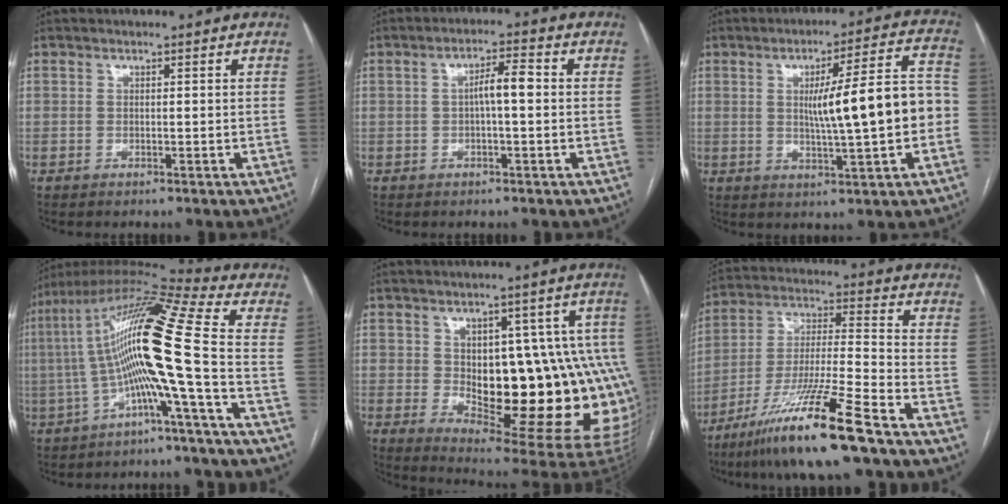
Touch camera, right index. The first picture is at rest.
{"total": 4.1, "force": [0.0, 0.7, 4.1], "torque": [-0.070, 0.012, 0.000]}
{"total": 13.2, "force": [-0.6, 1.2, 13.1], "torque": [-0.187, 0.026, -0.004]}
{"total": 16.0, "force": [-2.3, -1.2, 15.8], "torque": [-0.289, 0.030, -0.057]}
{"total": 22.2, "force": [-1.6, 9.3, 20.1], "torque": [-0.177, 0.022, 0.006]}
{"total": 16.1, "force": [-10.8, -0.3, 11.9], "torque": [-0.246, -0.033, -0.200]}